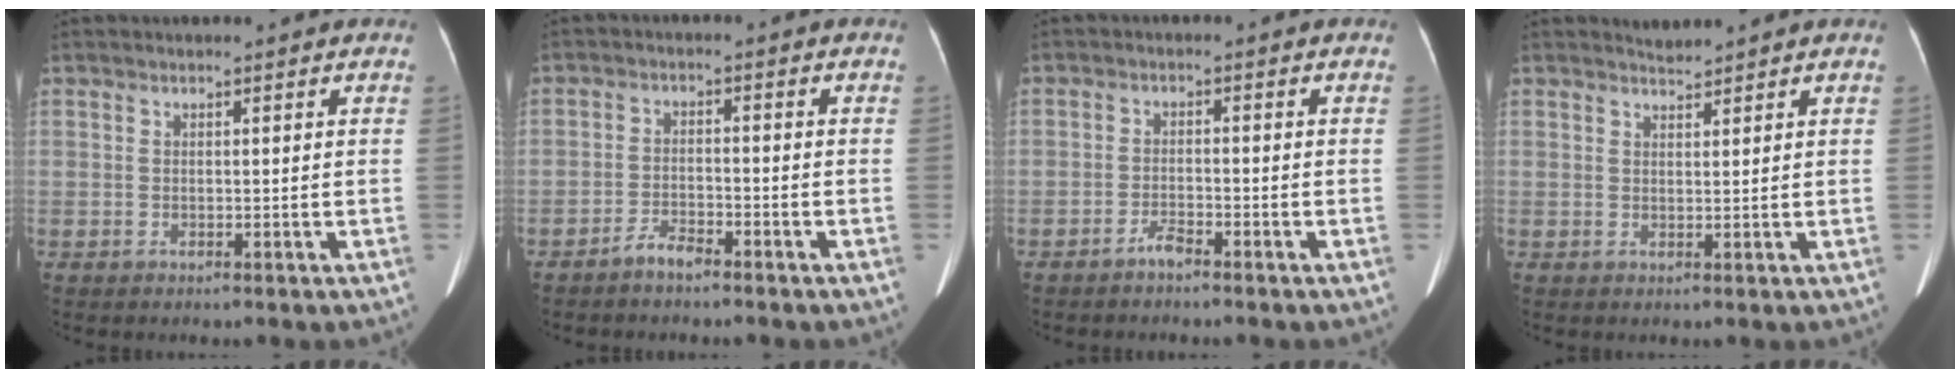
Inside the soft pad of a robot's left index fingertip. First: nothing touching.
{"total": 2.8, "force": [-2.5, 0.6, 1.2], "torque": [-0.025, -0.002, -0.047]}
{"total": 2.0, "force": [-1.8, 0.2, 0.9], "torque": [-0.019, -0.002, -0.032]}
{"total": 1.3, "force": [1.3, -0.2, -0.2], "torque": [-0.004, 0.002, 0.024]}